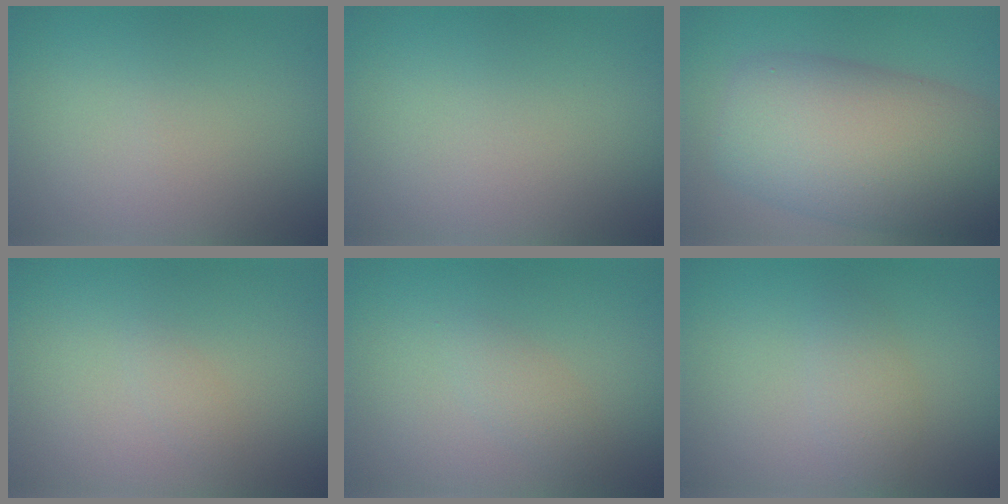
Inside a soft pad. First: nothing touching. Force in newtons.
{"total": 0.0}
{"total": 11.9, "press": 11.9, "slide": 0.3}
{"total": 0.7, "press": 0.7, "slide": 0.1}
{"total": 1.5, "press": 1.5, "slide": 0.1}
{"total": 1.9, "press": 1.9, "slide": 0.1}